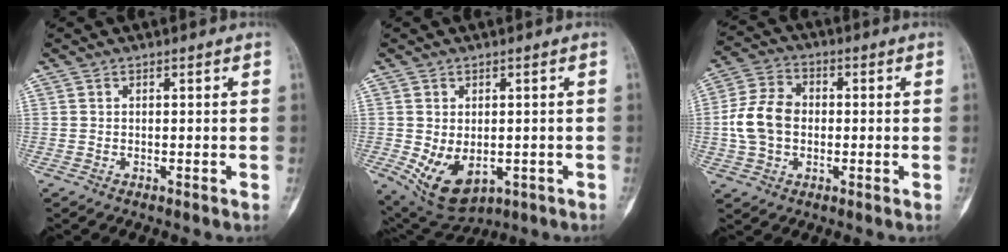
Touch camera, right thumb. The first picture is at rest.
{"total": 9.5, "force": [-2.1, 6.1, 7.0], "torque": [-0.104, -0.005, -0.012]}
{"total": 10.0, "force": [-0.5, 7.4, 6.7], "torque": [-0.124, 0.021, -0.013]}